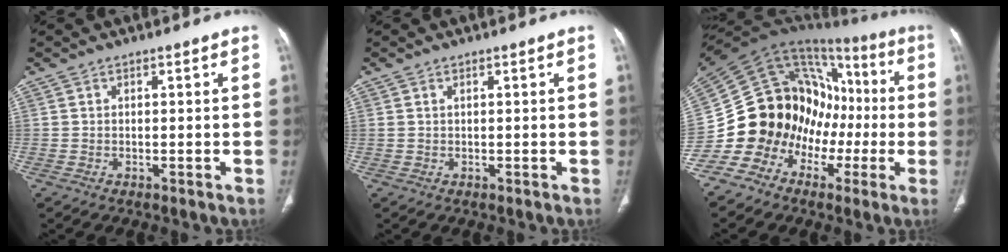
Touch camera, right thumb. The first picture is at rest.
{"total": 0.5, "force": [0.2, 0.2, 0.4], "torque": [-0.012, 0.010, 0.008]}
{"total": 19.4, "force": [-6.5, 15.7, 9.3], "torque": [-0.119, 0.109, -0.111]}